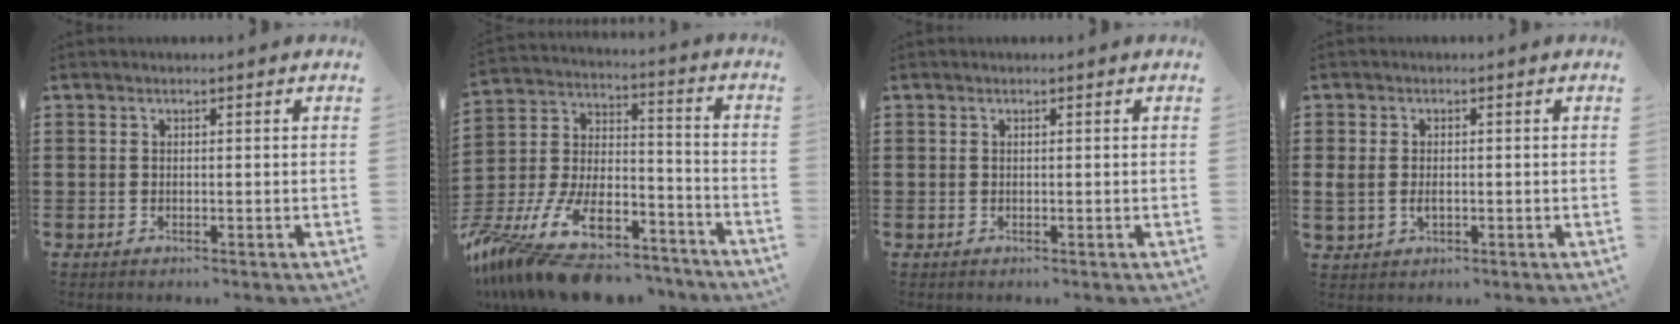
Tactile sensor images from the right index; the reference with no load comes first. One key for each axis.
{"total": 14.1, "fx": -10.9, "fy": 5.3, "fz": 7.3, "tx": -0.154, "ty": 0.028, "tz": -0.196}
{"total": 0.0}
{"total": 2.3, "fx": -0.2, "fy": 1.6, "fz": 1.6, "tx": -0.040, "ty": 0.002, "tz": -0.007}